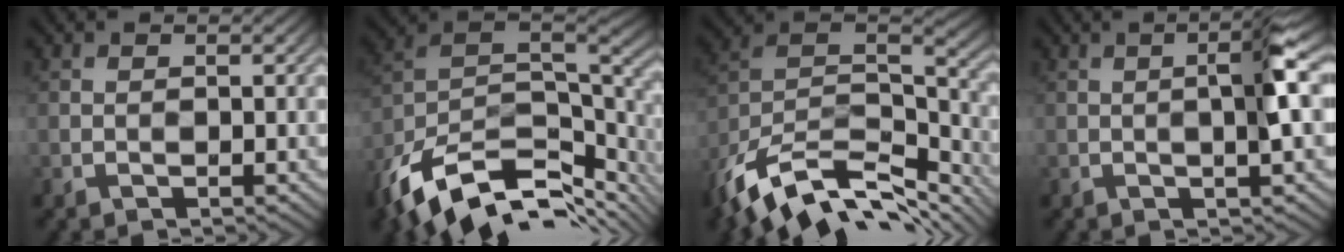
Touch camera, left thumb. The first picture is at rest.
{"total": 15.3, "force": [-9.0, 6.7, 10.4], "torque": [-0.239, -0.027, -0.147]}
{"total": 15.7, "force": [-10.7, 7.0, 9.0], "torque": [-0.222, -0.019, -0.172]}
{"total": 4.4, "force": [0.3, 0.2, 4.3], "torque": [-0.073, 0.010, 0.003]}